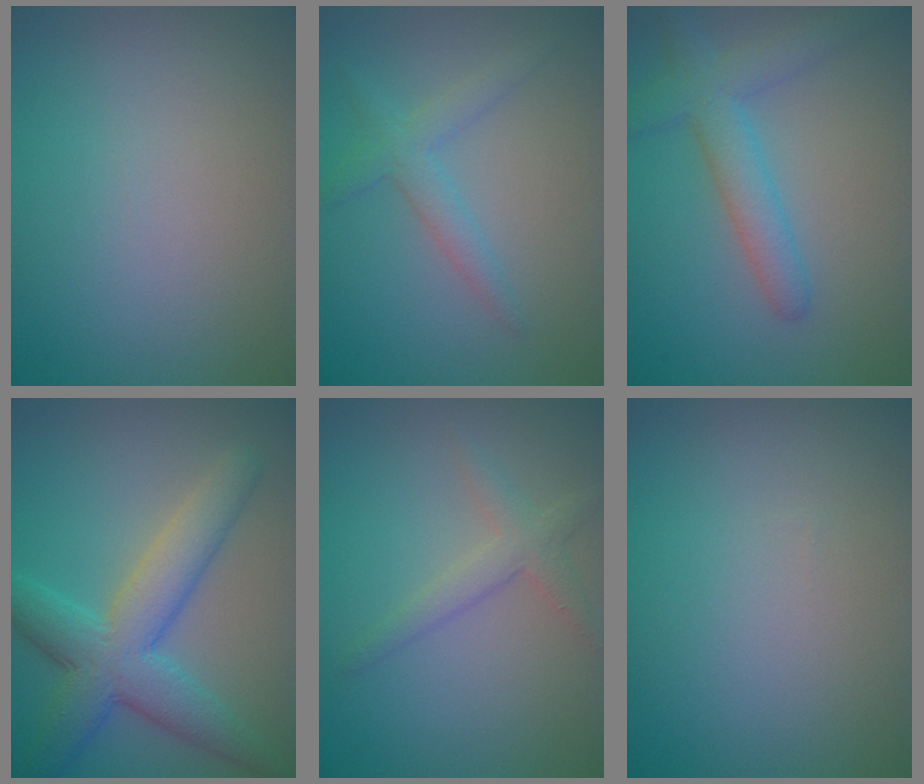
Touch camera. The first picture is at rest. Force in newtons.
{"total": 2.4, "press": 2.4, "slide": 0.2}
{"total": 4.3, "press": 4.3, "slide": 0.3}
{"total": 7.1, "press": 7.1, "slide": 0.2}
{"total": 2.3, "press": 2.3, "slide": 0.1}
{"total": 0.0}